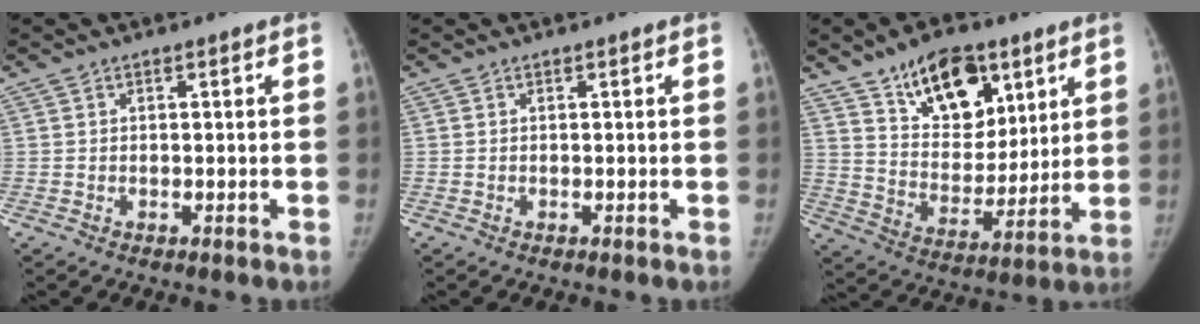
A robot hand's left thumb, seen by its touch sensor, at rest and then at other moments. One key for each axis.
{"total": 0.0}
{"total": 16.8, "fx": 9.8, "fy": 9.4, "fz": 9.8, "tx": -0.102, "ty": -0.056, "tz": 0.169}